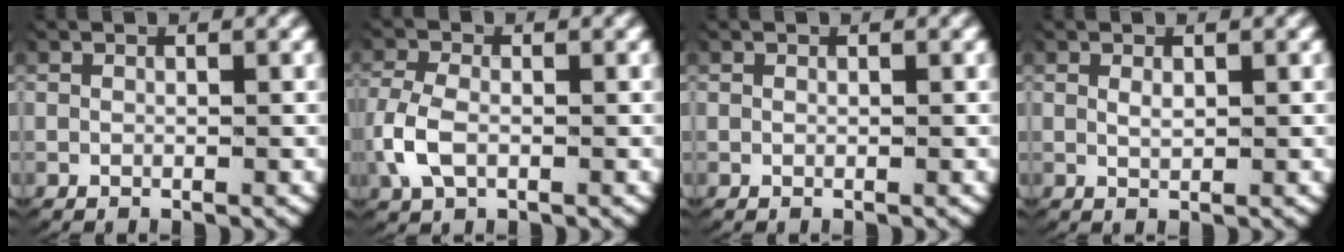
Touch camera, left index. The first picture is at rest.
{"total": 3.5, "force": [-0.7, 2.4, 2.5], "torque": [-0.079, -0.010, -0.004]}
{"total": 0.0}
{"total": 0.7, "force": [0.3, 0.2, 0.7], "torque": [-0.017, -0.008, 0.013]}